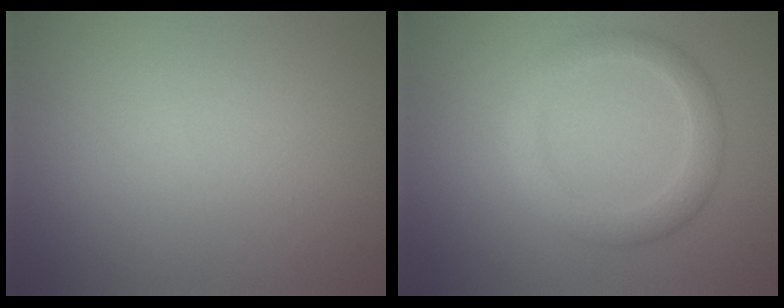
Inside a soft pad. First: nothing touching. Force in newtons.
{"total": 3.1, "press": 3.1, "slide": 0.3}